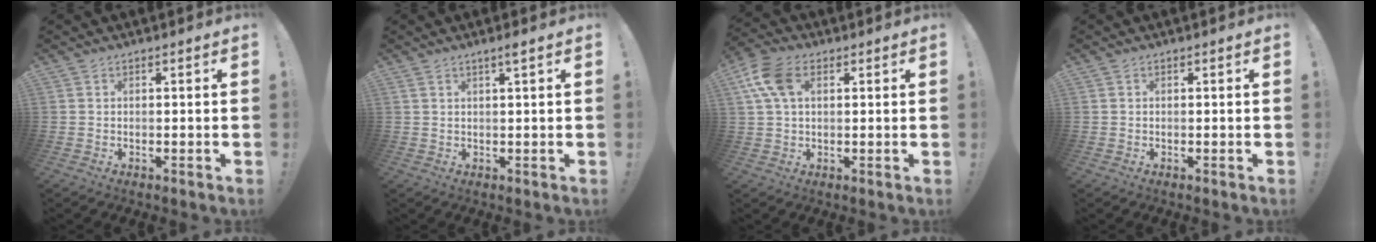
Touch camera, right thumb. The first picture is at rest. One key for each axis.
{"total": 2.7, "fx": 1.4, "fy": -0.4, "fz": 2.2, "tx": -0.040, "ty": -0.002, "tz": 0.021}
{"total": 10.6, "fx": 3.6, "fy": 6.5, "fz": 7.6, "tx": -0.156, "ty": 0.002, "tz": 0.070}
{"total": 0.0}